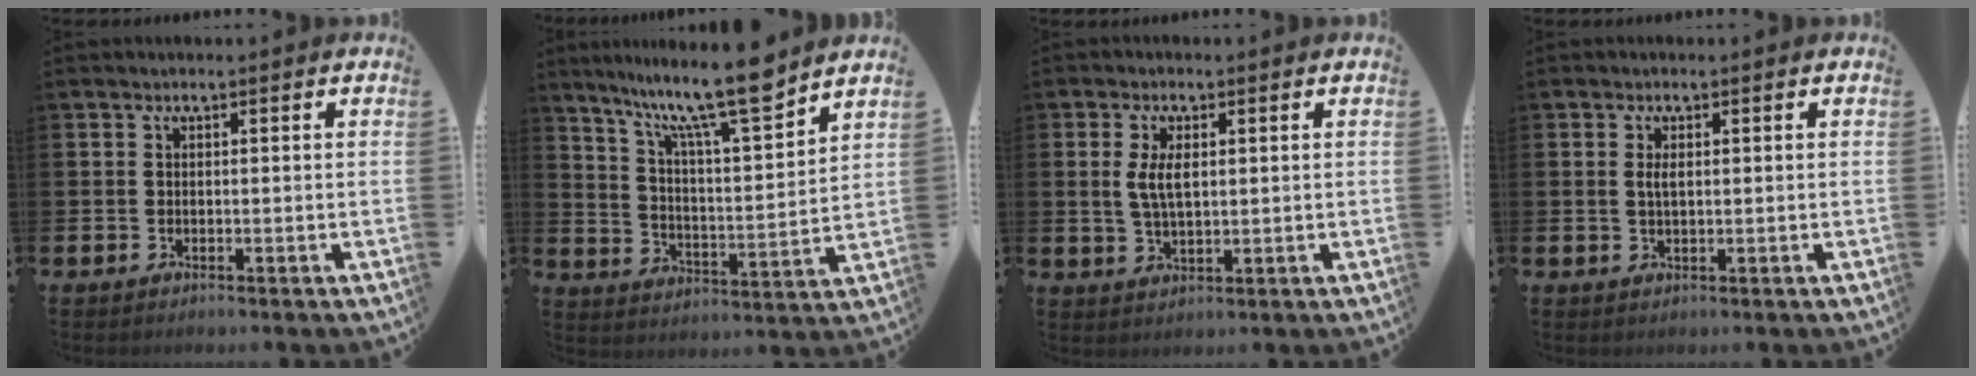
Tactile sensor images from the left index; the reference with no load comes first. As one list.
[{"total": 12.9, "force": [10.8, 2.1, 6.8], "torque": [-0.138, -0.064, 0.184]}, {"total": 4.1, "force": [1.2, 1.9, 3.4], "torque": [-0.064, 0.005, 0.018]}, {"total": 1.7, "force": [0.4, 0.7, 1.5], "torque": [-0.031, 0.005, 0.006]}]